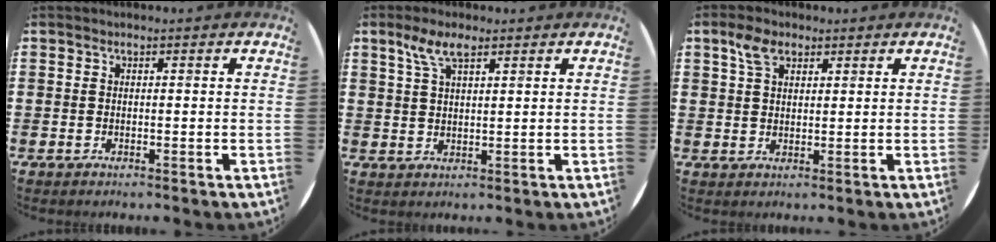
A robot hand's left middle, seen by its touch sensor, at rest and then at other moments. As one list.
[{"total": 4.5, "force": [2.9, 1.5, 3.2], "torque": [-0.071, 0.007, 0.050]}, {"total": 3.7, "force": [2.4, 2.0, 2.0], "torque": [-0.045, 0.007, 0.044]}]